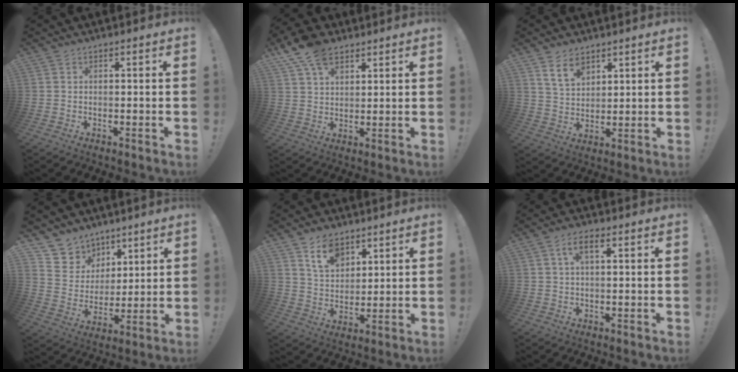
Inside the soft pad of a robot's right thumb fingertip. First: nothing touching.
{"total": 10.6, "force": [6.8, 6.1, 5.3], "torque": [-0.089, -0.030, 0.132]}
{"total": 7.9, "force": [5.3, 4.6, 3.6], "torque": [-0.060, -0.026, 0.102]}
{"total": 9.4, "force": [6.4, 6.9, 0.4], "torque": [-0.014, -0.058, 0.130]}
{"total": 9.9, "force": [6.7, 6.0, 4.2], "torque": [-0.063, -0.037, 0.125]}
{"total": 4.4, "force": [1.4, 1.8, 3.7], "torque": [-0.067, 0.006, 0.022]}